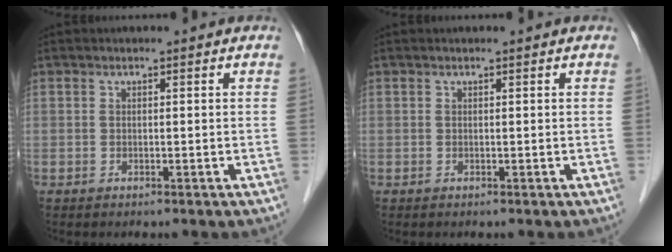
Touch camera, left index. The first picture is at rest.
{"total": 0.0}